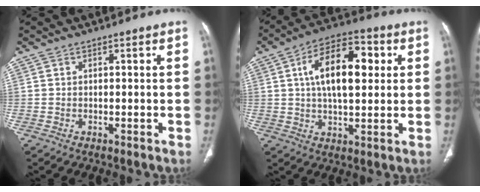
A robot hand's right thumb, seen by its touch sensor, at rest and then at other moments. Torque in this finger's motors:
{"motor_torque": [-0.26, 0.82, -0.05, 0.09, 0.20]}